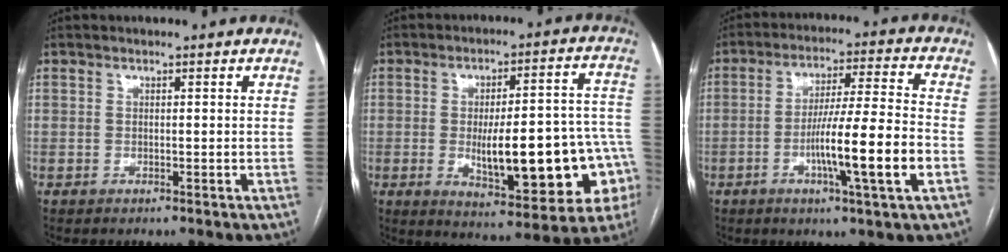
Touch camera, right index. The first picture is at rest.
{"total": 20.5, "force": [-4.2, 5.5, 19.3], "torque": [-0.200, 0.030, -0.036]}
{"total": 13.0, "force": [-3.9, -0.5, 12.4], "torque": [-0.212, -0.004, -0.069]}